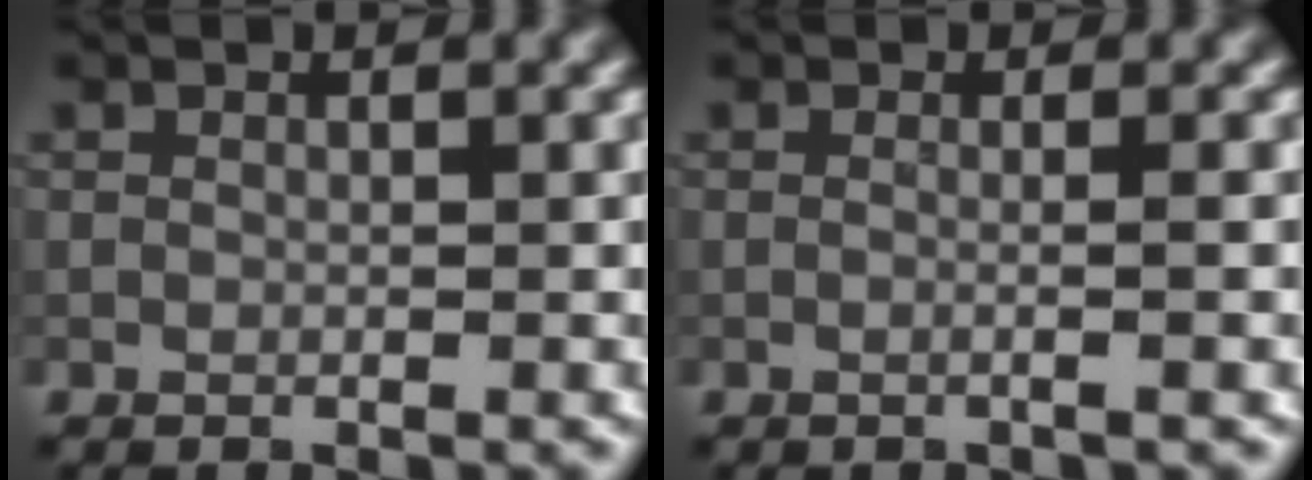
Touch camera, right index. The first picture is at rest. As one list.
[{"total": 2.6, "force": [0.2, 1.2, 2.3], "torque": [-0.006, 0.000, -0.025]}]